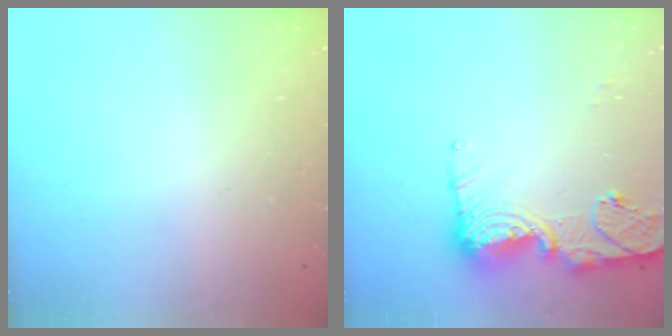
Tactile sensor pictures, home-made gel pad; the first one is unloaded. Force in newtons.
{"total": 13.5, "press": 13.4, "slide": 1.3}